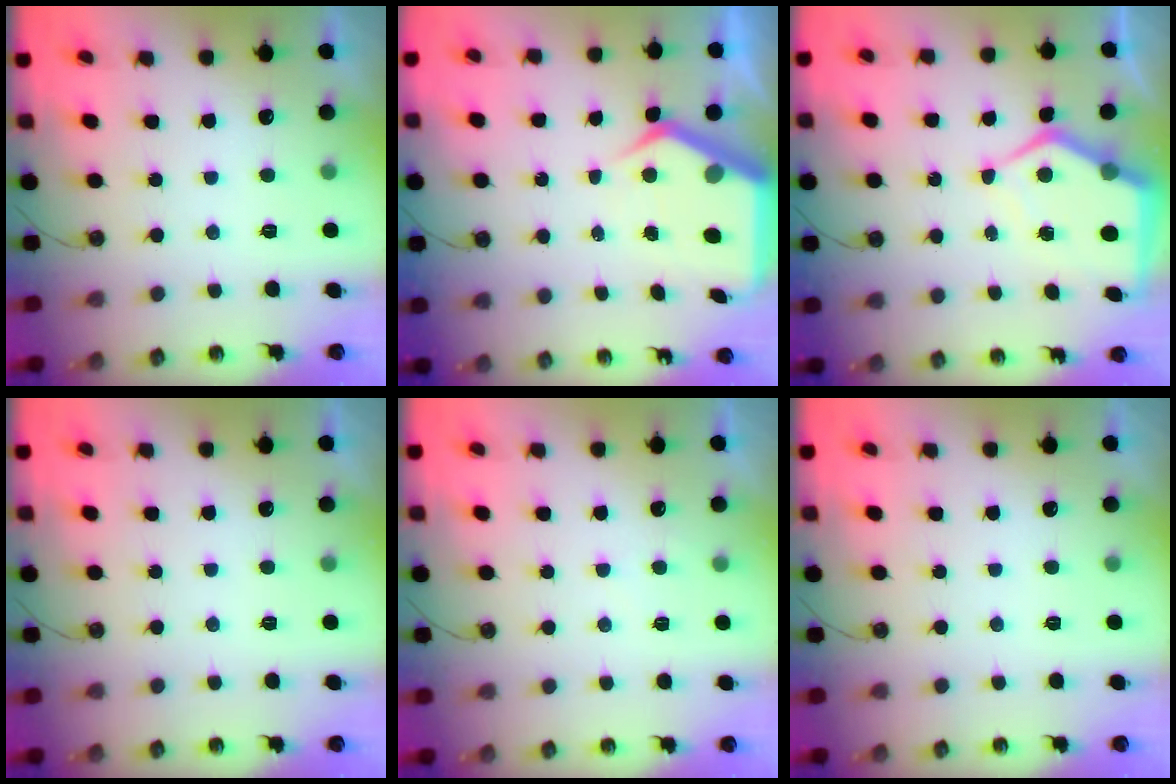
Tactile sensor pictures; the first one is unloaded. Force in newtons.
{"total": 7.5, "press": 7.5, "slide": 0.5}
{"total": 9.4, "press": 9.4, "slide": 1.1}
{"total": 0.0}
{"total": 3.1, "press": 3.1, "slide": 0.3}
{"total": 0.0}